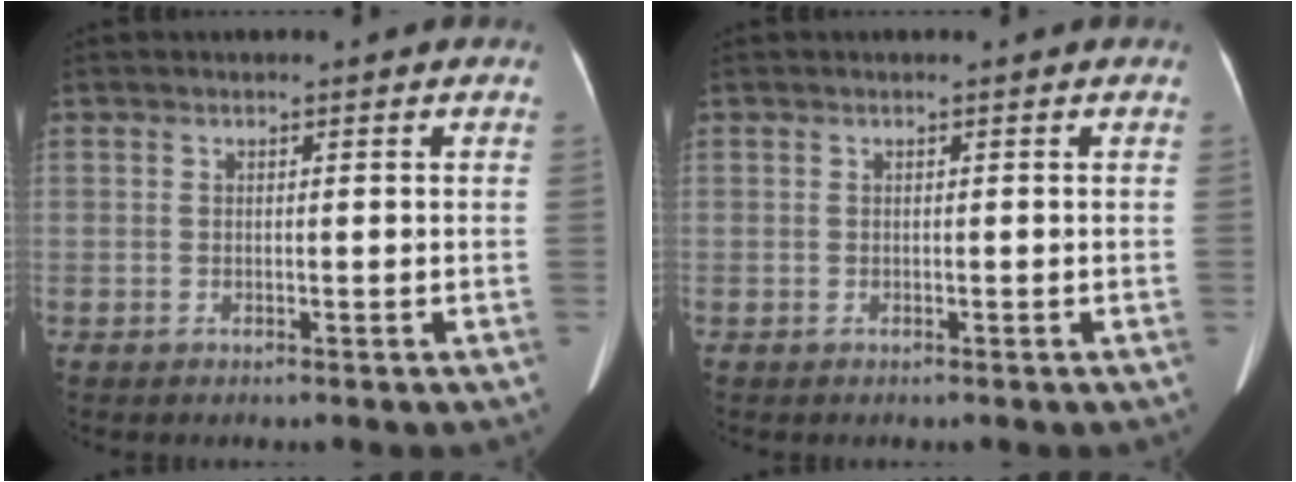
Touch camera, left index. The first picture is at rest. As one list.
[{"total": 0.0}]